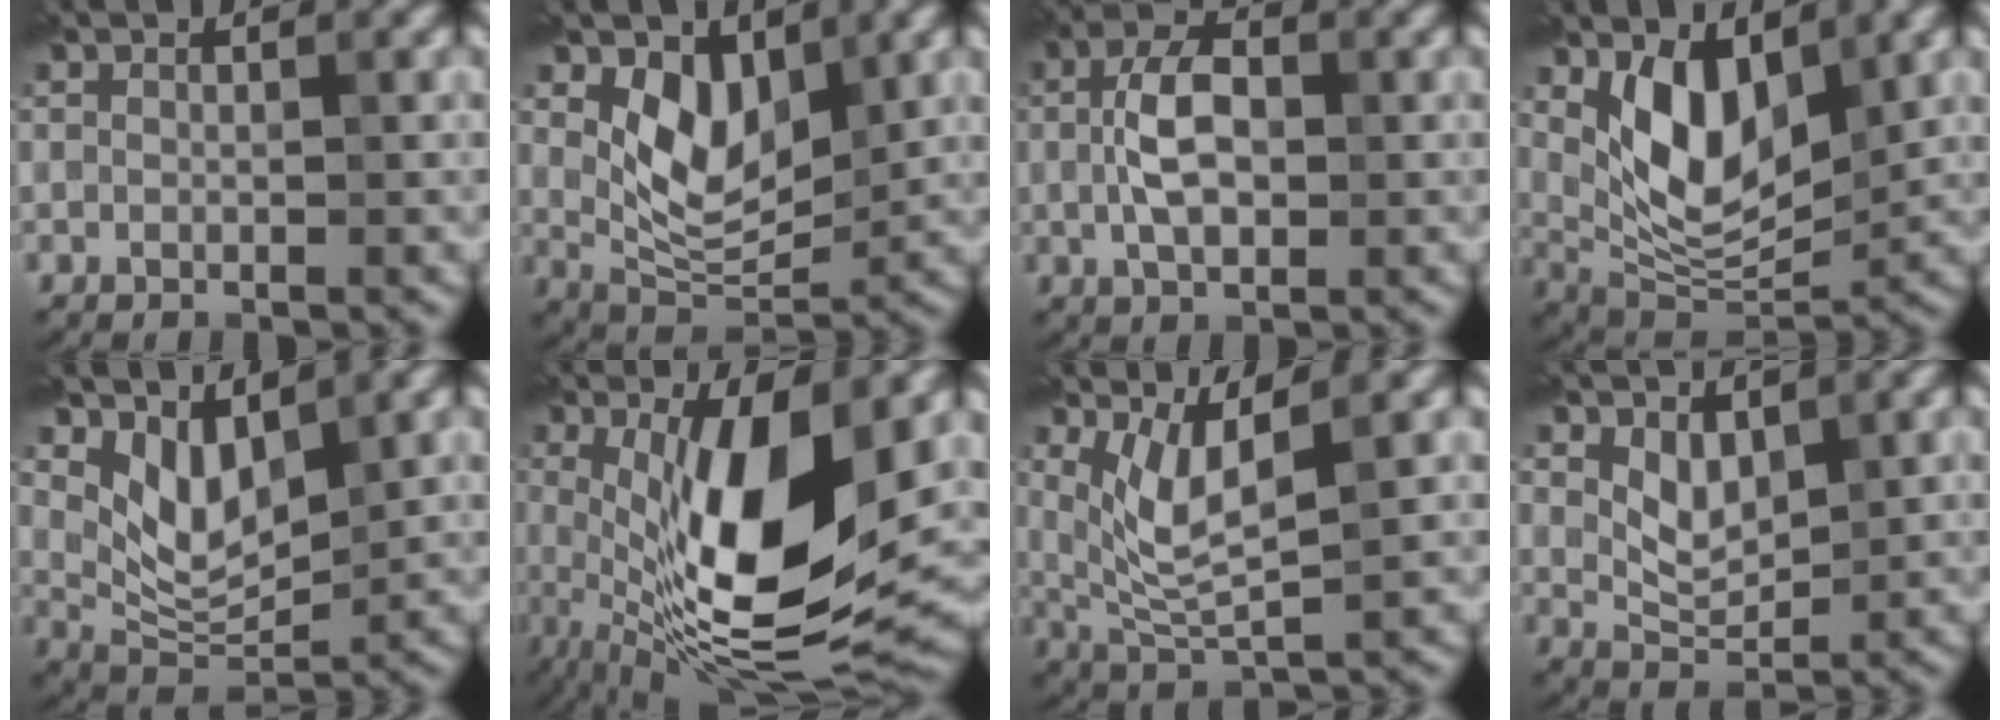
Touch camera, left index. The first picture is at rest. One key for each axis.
{"total": 5.3, "fx": 2.1, "fy": 3.1, "fz": 3.7, "tx": -0.070, "ty": -0.010, "tz": 0.039}
{"total": 4.9, "fx": 0.2, "fy": 2.9, "fz": 4.0, "tx": -0.077, "ty": 0.009, "tz": -0.002}
{"total": 6.7, "fx": 2.6, "fy": 3.4, "fz": 5.1, "tx": -0.093, "ty": -0.016, "tz": 0.052}
{"total": 4.7, "fx": 2.5, "fy": 2.3, "fz": 3.3, "tx": -0.066, "ty": -0.014, "tz": 0.049}
{"total": 12.9, "fx": 1.3, "fy": 3.8, "fz": 12.3, "tx": -0.206, "ty": -0.012, "tz": 0.026}
{"total": 4.7, "fx": 2.0, "fy": 1.3, "fz": 4.1, "tx": -0.092, "ty": -0.008, "tz": 0.047}
{"total": 2.7, "fx": 1.5, "fy": 1.4, "fz": 1.7, "tx": -0.035, "ty": -0.006, "tz": 0.034}